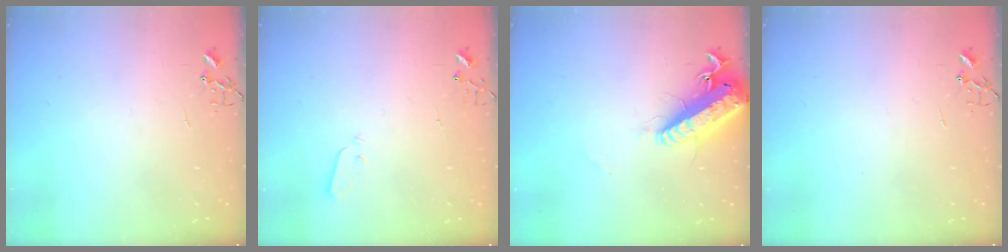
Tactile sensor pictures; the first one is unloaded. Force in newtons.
{"total": 2.0, "press": 2.0, "slide": 0.4}
{"total": 18.4, "press": 18.0, "slide": 4.0}
{"total": 0.0}